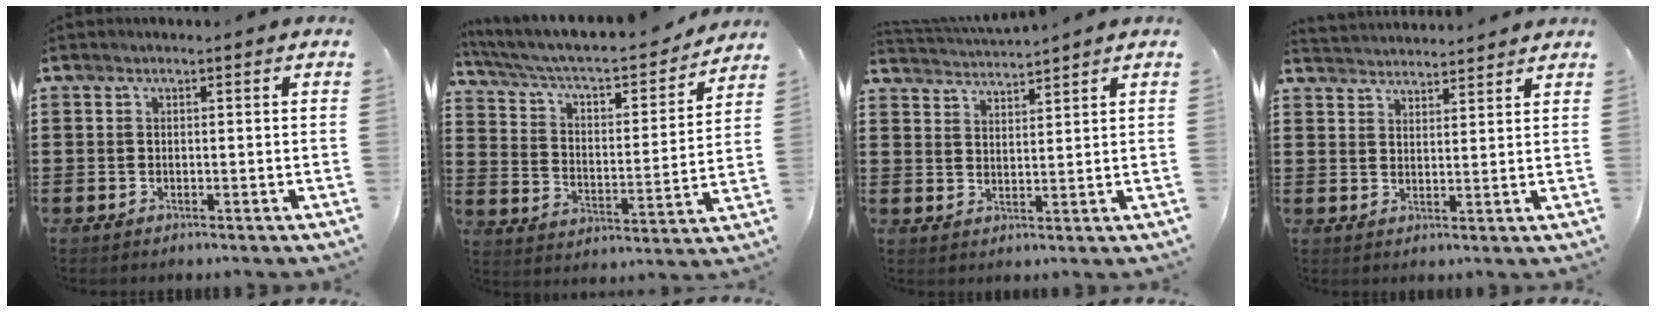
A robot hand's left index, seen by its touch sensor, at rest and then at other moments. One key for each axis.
{"total": 5.5, "fx": 4.8, "fy": 1.0, "fz": 2.5, "tx": -0.073, "ty": -0.043, "tz": 0.074}
{"total": 3.1, "fx": 3.0, "fy": -0.7, "fz": -0.2, "tx": -0.007, "ty": -0.016, "tz": 0.054}
{"total": 2.9, "fx": 2.8, "fy": -0.3, "fz": -0.5, "tx": 0.000, "ty": -0.012, "tz": 0.053}